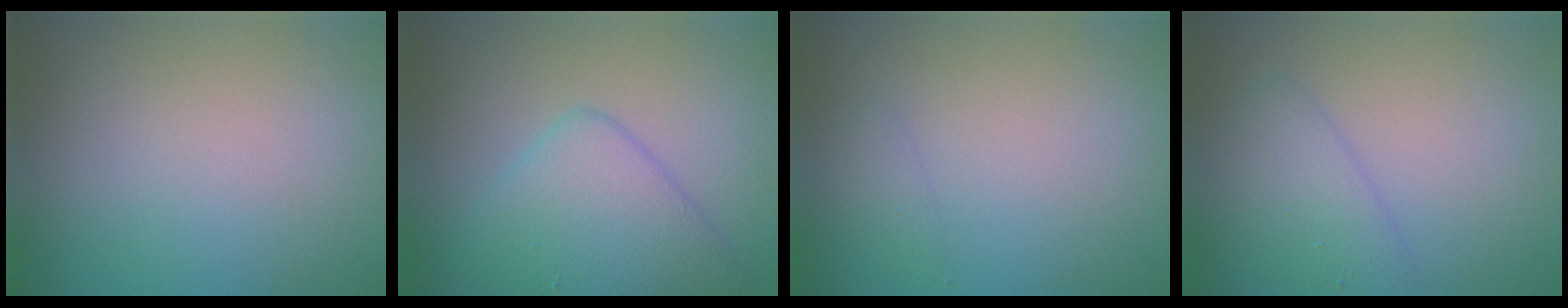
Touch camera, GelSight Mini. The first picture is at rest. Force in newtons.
{"total": 5.1, "press": 5.1, "slide": 0.1}
{"total": 0.8, "press": 0.8, "slide": 0.0}
{"total": 2.7, "press": 2.7, "slide": 0.1}